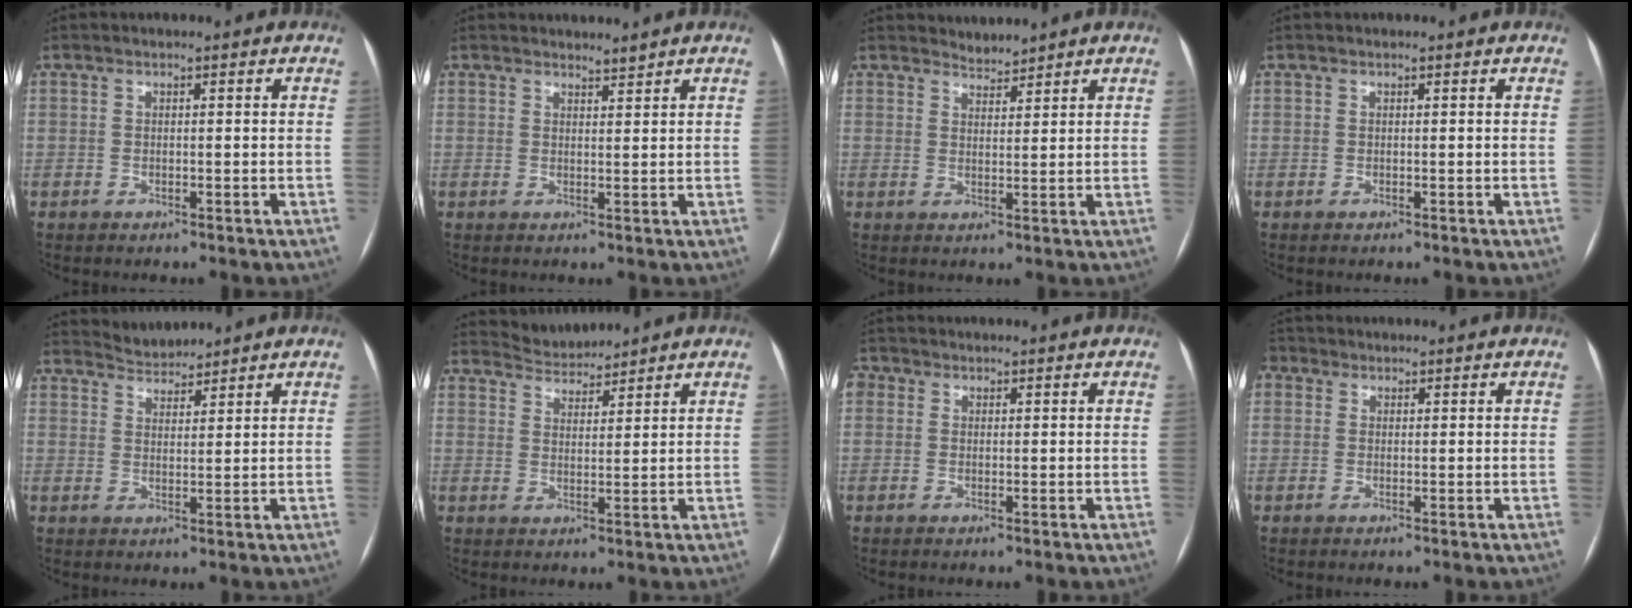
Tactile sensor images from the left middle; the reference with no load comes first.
{"total": 1.5, "force": [1.5, 0.0, 0.0], "torque": [-0.006, 0.000, 0.027]}
{"total": 2.2, "force": [2.1, 0.2, -0.4], "torque": [0.001, 0.004, 0.040]}
{"total": 0.0}
{"total": 3.1, "force": [3.0, 0.3, -0.7], "torque": [0.006, 0.009, 0.059]}
{"total": 3.8, "force": [3.7, 0.1, -0.8], "torque": [0.006, 0.010, 0.072]}
{"total": 2.9, "force": [0.9, 2.6, 1.1], "torque": [-0.027, 0.017, 0.018]}
{"total": 2.9, "force": [1.1, 2.5, 1.0], "torque": [-0.021, 0.017, 0.019]}